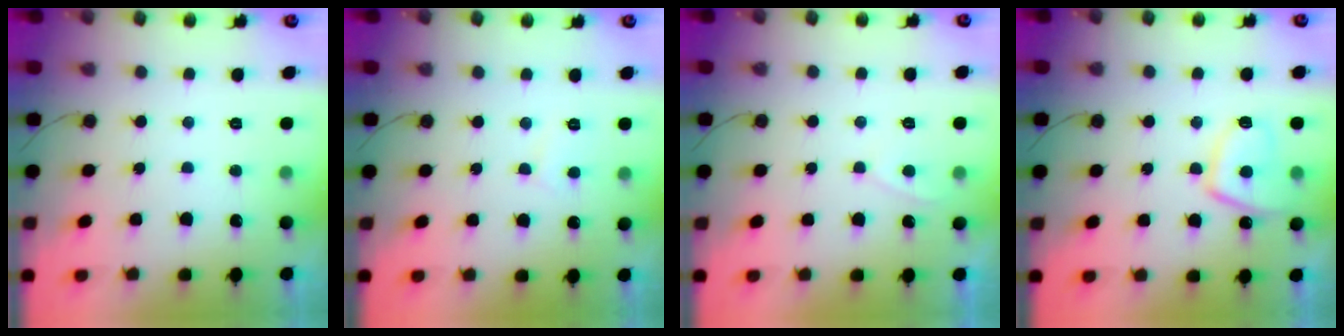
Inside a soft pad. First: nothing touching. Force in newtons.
{"total": 2.9, "press": 2.9, "slide": 0.3}
{"total": 2.3, "press": 2.3, "slide": 0.2}
{"total": 10.6, "press": 10.5, "slide": 1.2}